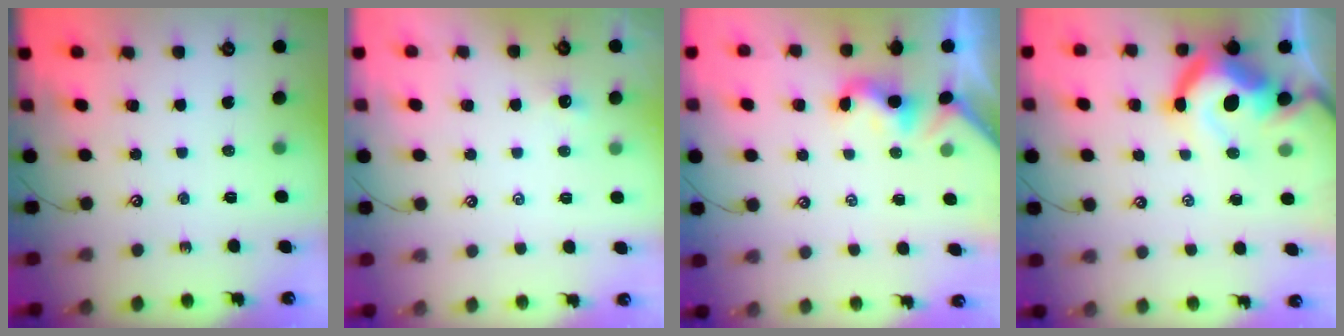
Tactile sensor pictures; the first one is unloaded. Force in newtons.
{"total": 2.7, "press": 2.7, "slide": 0.2}
{"total": 2.0, "press": 2.0, "slide": 0.5}
{"total": 15.9, "press": 15.7, "slide": 2.5}